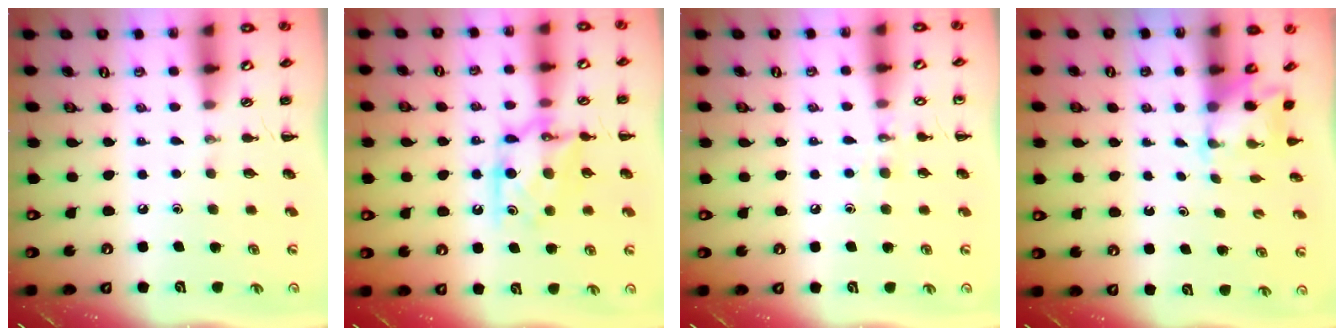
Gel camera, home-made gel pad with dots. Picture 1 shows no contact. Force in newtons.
{"total": 11.2, "press": 11.1, "slide": 0.4}
{"total": 6.3, "press": 6.0, "slide": 1.6}
{"total": 2.0, "press": 1.9, "slide": 0.6}